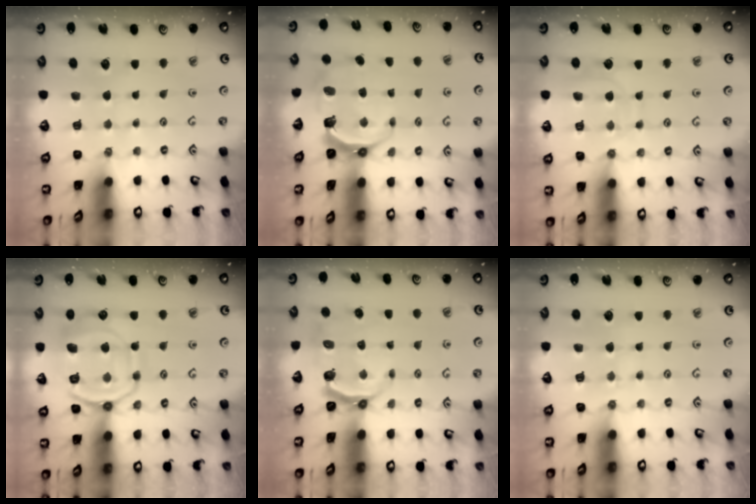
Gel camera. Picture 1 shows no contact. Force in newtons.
{"total": 7.3, "press": 6.5, "slide": 3.4}
{"total": 9.2, "press": 9.2, "slide": 0.7}
{"total": 15.4, "press": 15.4, "slide": 1.4}
{"total": 5.2, "press": 4.3, "slide": 2.9}
{"total": 5.9, "press": 5.9, "slide": 0.7}